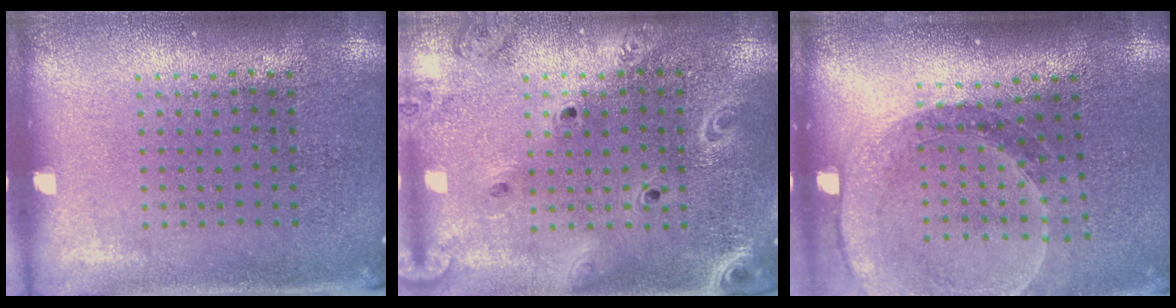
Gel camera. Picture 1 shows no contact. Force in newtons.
{"total": 2.1, "press": 1.9, "slide": 0.8}
{"total": 1.6, "press": 1.6, "slide": 0.2}